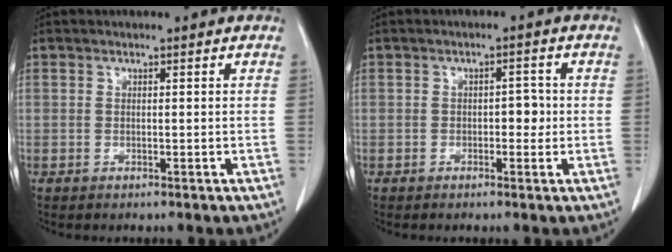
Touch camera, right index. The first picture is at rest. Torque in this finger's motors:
{"motor_torque": [0.00, 0.00, 0.07, 0.02]}